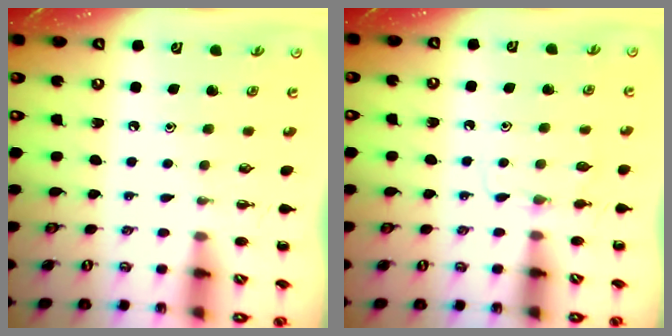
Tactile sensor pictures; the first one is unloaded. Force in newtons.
{"total": 5.1, "press": 4.8, "slide": 1.5}